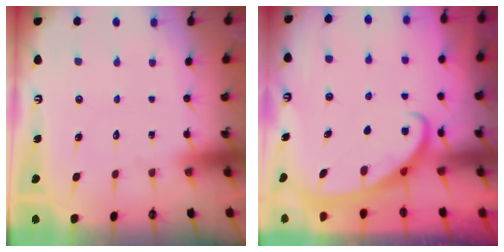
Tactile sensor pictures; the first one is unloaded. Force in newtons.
{"total": 2.6, "press": 2.6, "slide": 0.3}